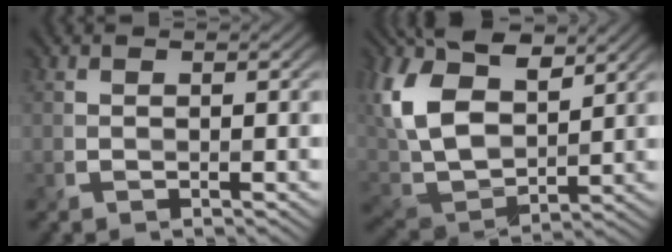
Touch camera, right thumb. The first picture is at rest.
{"total": 15.8, "force": [6.4, 8.7, 11.5], "torque": [-0.283, 0.024, 0.110]}